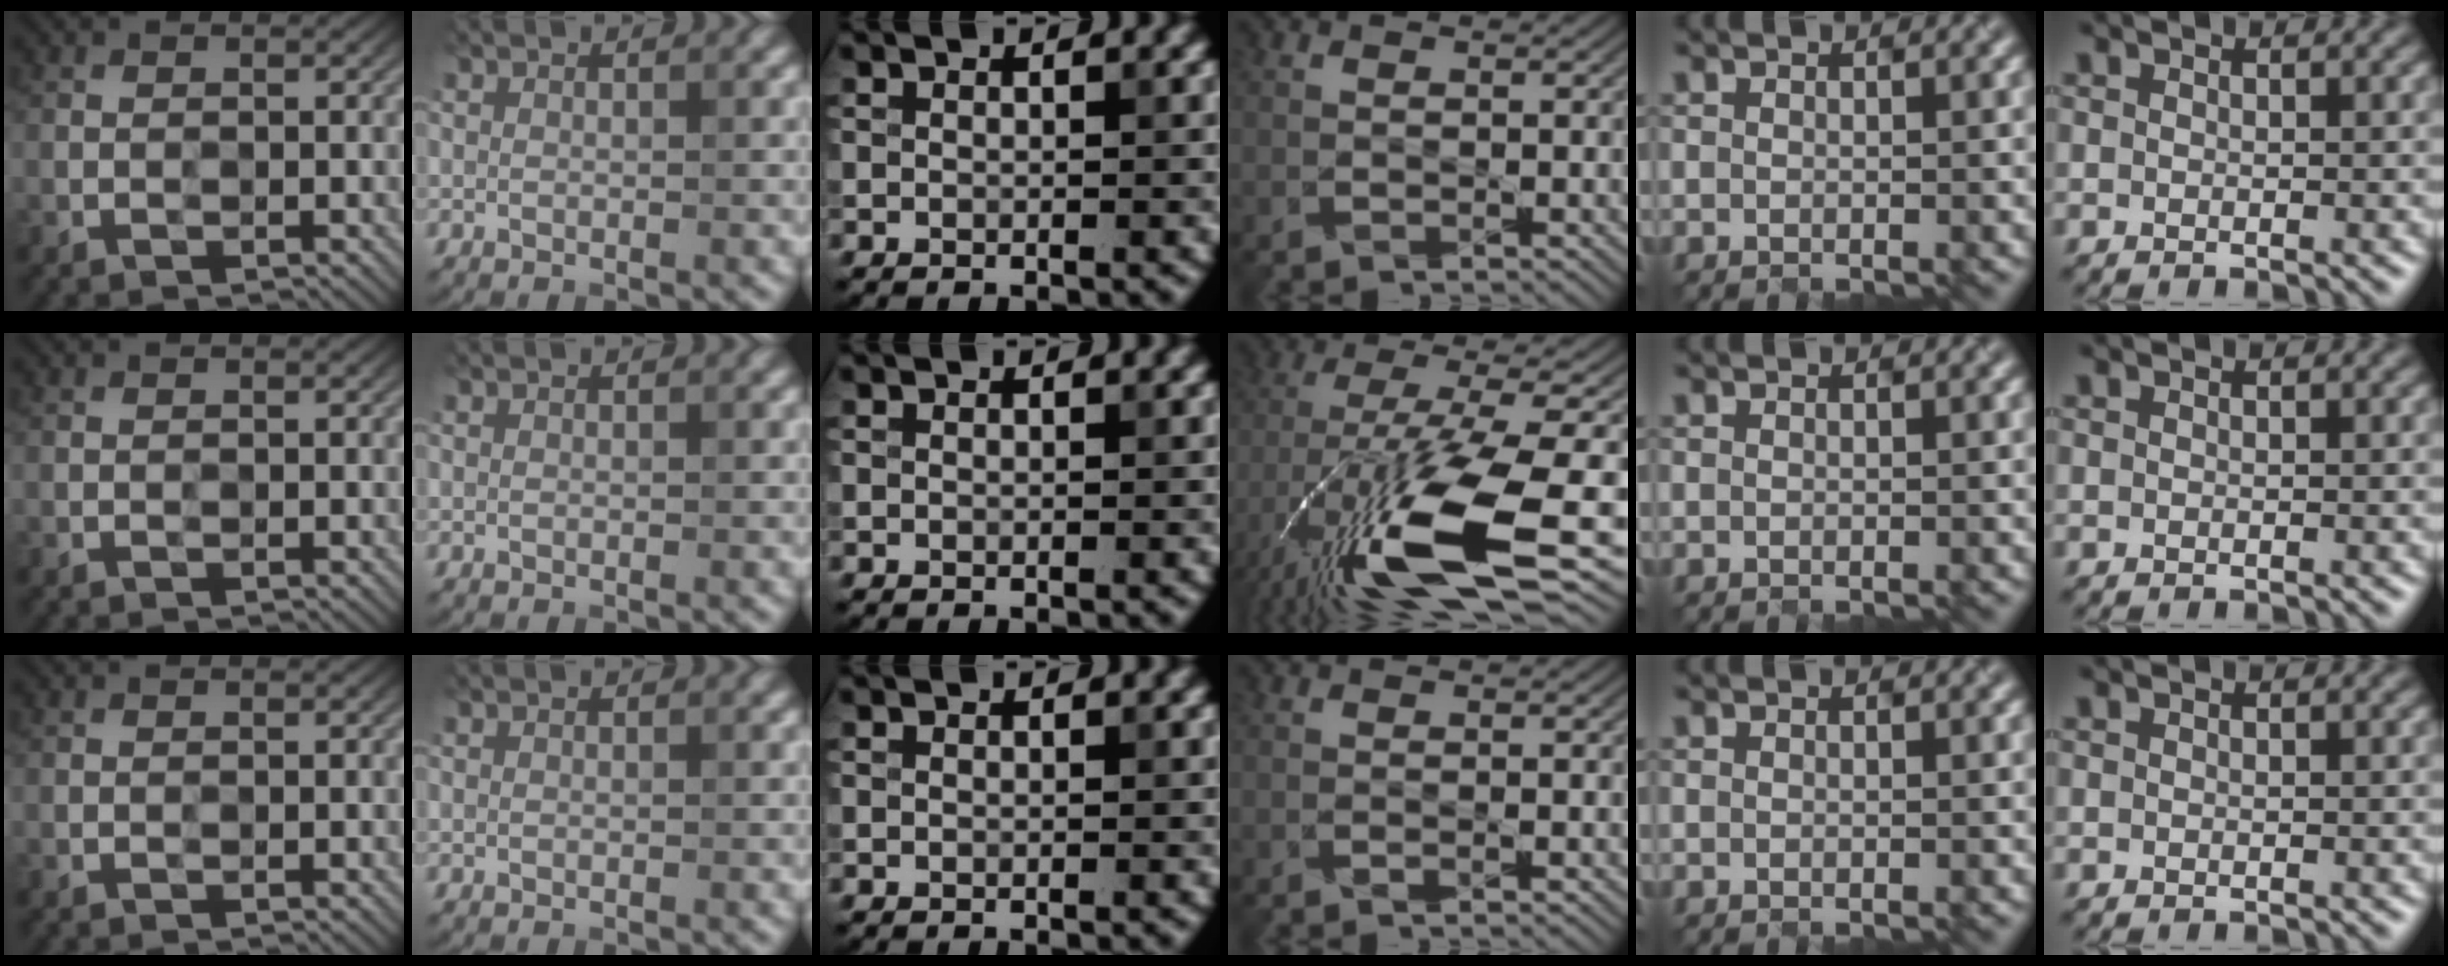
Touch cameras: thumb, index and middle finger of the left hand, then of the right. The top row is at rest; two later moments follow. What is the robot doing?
{"motion": "open", "object": "sandwich press"}